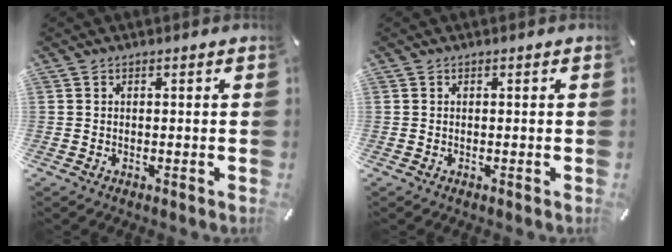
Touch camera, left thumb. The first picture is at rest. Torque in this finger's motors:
{"motor_torque": [-0.10, -0.07, -0.06, 0.06, 0.00]}